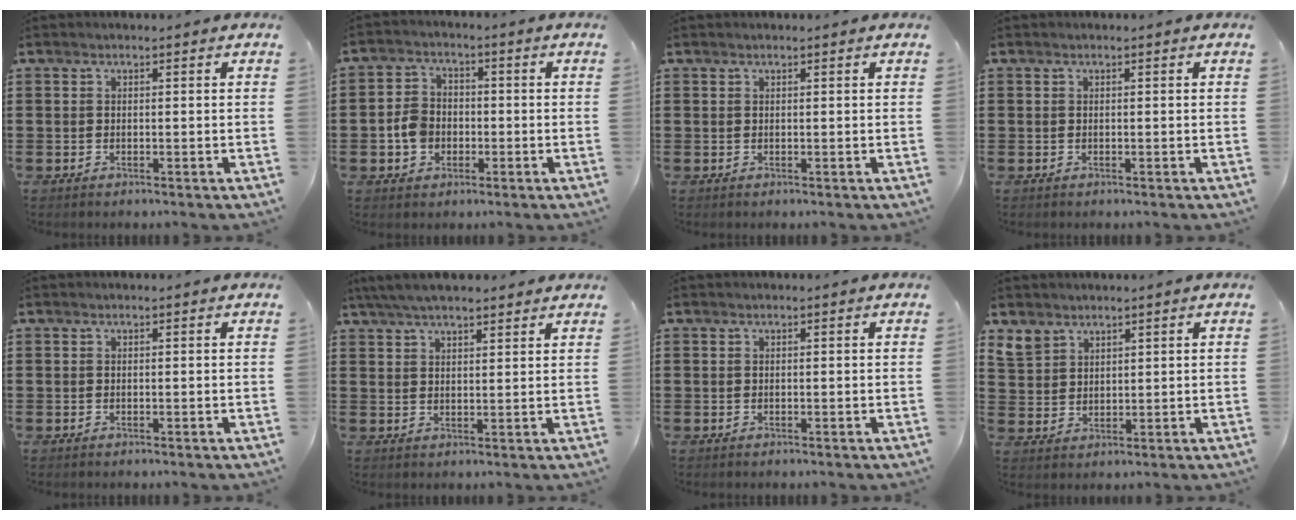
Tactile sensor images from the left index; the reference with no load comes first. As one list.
[{"total": 4.9, "force": [-1.2, 3.9, 2.7], "torque": [-0.068, 0.006, -0.027]}, {"total": 0.0}, {"total": 0.0}, {"total": 0.0}, {"total": 5.0, "force": [4.4, 0.8, 2.1], "torque": [-0.051, -0.002, 0.083]}, {"total": 0.0}, {"total": 3.7, "force": [2.8, 2.3, 0.6], "torque": [-0.026, 0.007, 0.055]}]